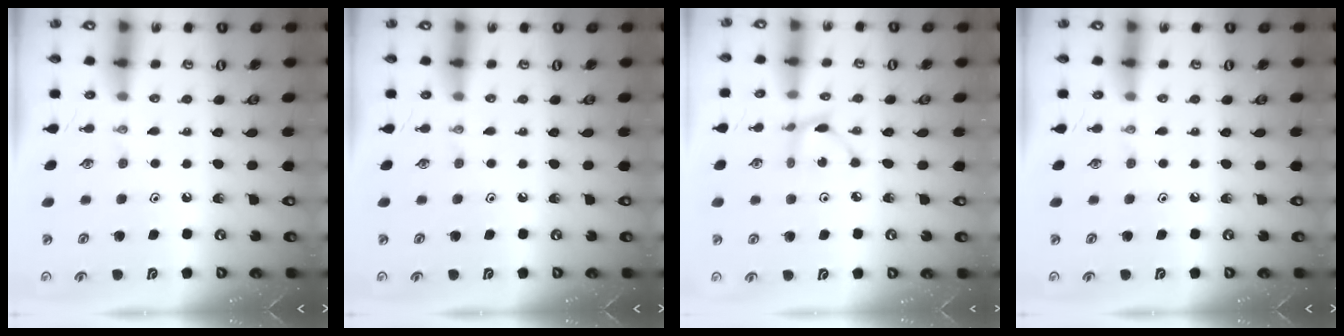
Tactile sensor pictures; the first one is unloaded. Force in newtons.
{"total": 0.0}
{"total": 2.5, "press": 2.5, "slide": 0.1}
{"total": 0.0}